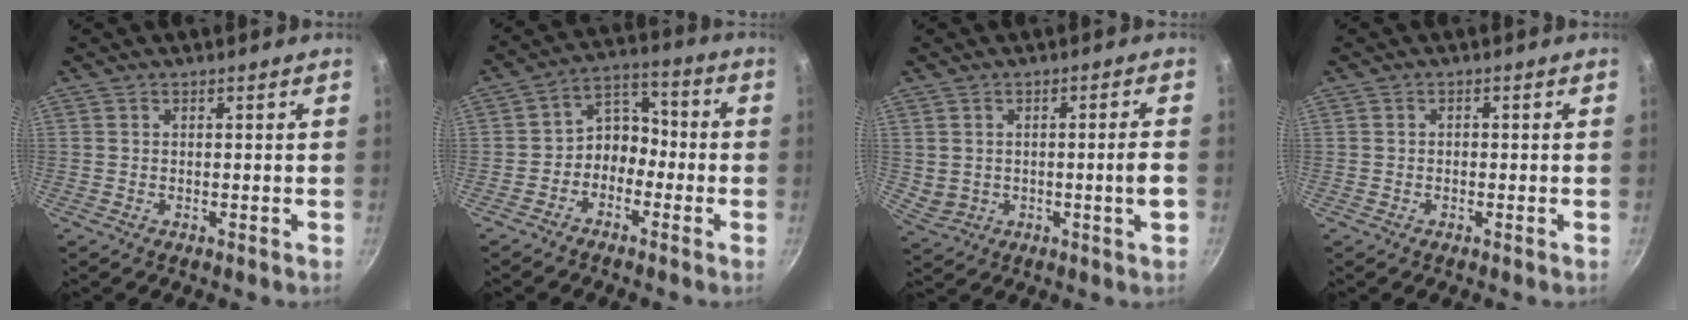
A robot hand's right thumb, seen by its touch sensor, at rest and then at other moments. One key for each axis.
{"total": 7.2, "fx": -2.7, "fy": 5.6, "fz": 3.6, "tx": -0.018, "ty": 0.051, "tz": -0.063}
{"total": 5.9, "fx": -0.5, "fy": 1.3, "fz": 5.7, "tx": -0.093, "ty": 0.009, "tz": 0.008}
{"total": 0.6, "fx": -0.3, "fy": 0.5, "fz": 0.2, "tx": -0.005, "ty": 0.003, "tz": -0.007}